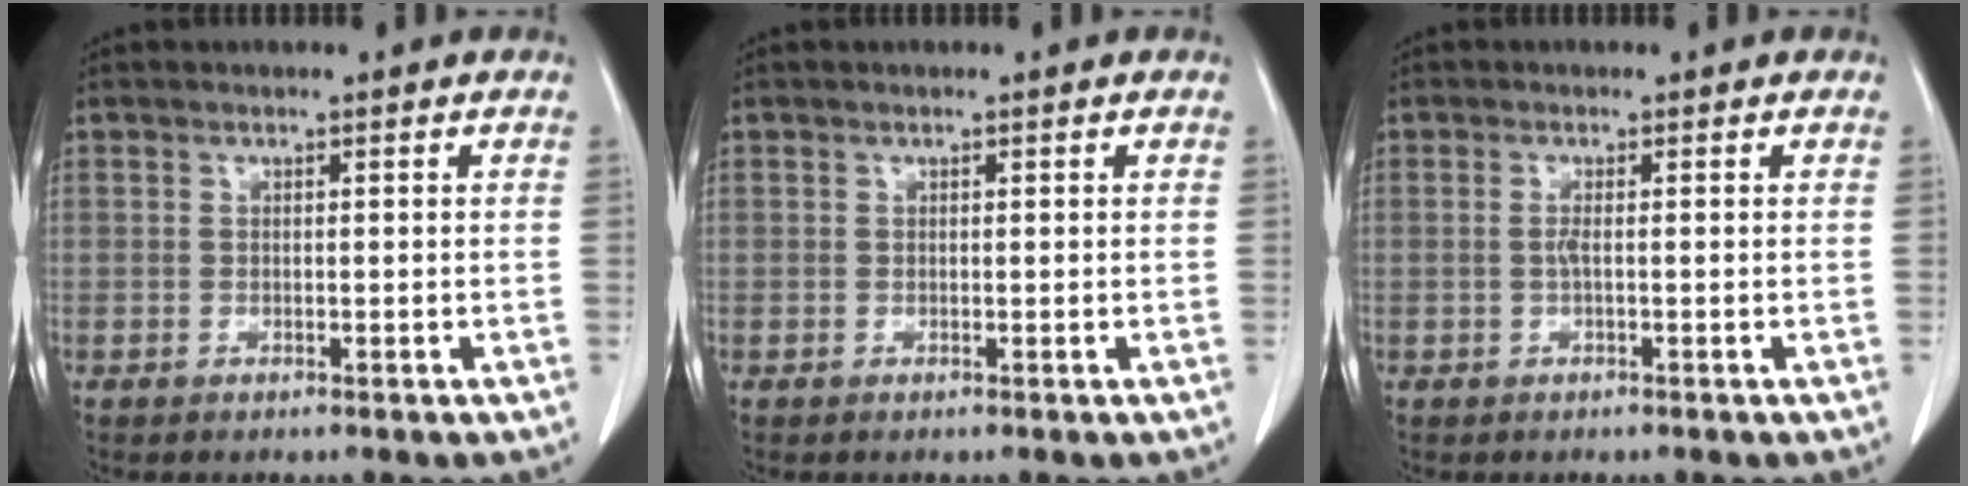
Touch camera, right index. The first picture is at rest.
{"total": 0.0}
{"total": 1.1, "force": [-0.2, -0.1, 1.1], "torque": [-0.026, -0.001, -0.004]}